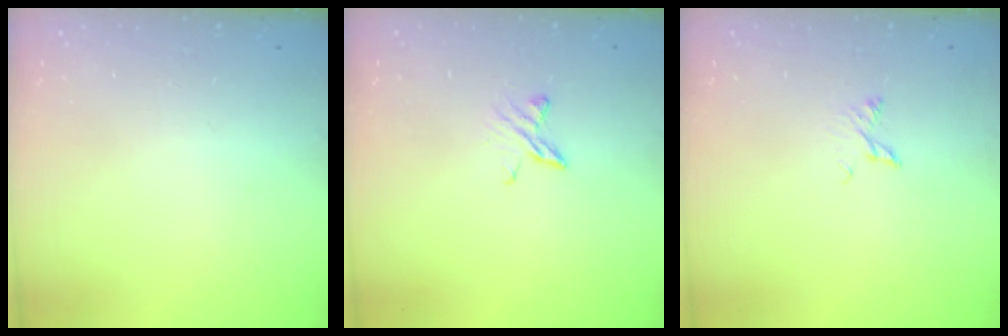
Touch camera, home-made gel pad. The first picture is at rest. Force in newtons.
{"total": 5.1, "press": 5.1, "slide": 0.6}
{"total": 2.6, "press": 2.6, "slide": 0.4}